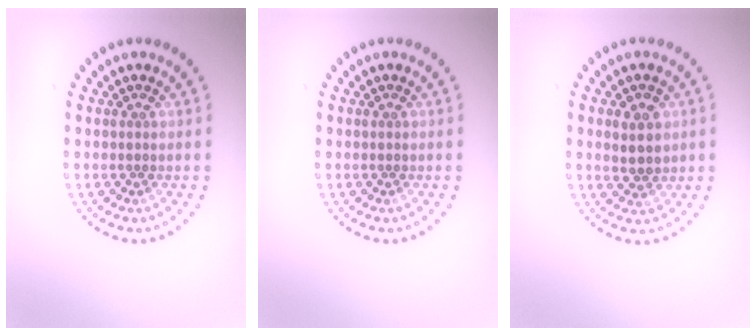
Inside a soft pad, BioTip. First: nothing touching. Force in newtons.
{"total": 0.0}
{"total": 2.6, "press": 2.5, "slide": 0.3}